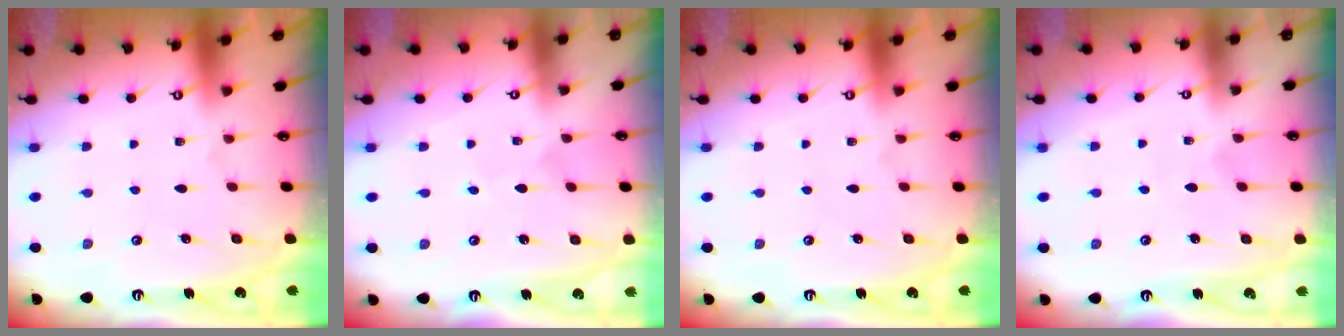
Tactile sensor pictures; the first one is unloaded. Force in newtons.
{"total": 1.5, "press": 1.4, "slide": 0.1}
{"total": 0.0}
{"total": 3.1, "press": 3.1, "slide": 0.2}